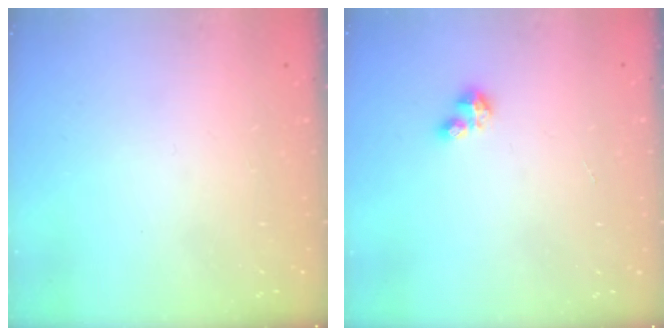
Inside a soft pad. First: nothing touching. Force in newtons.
{"total": 2.9, "press": 2.9, "slide": 0.4}